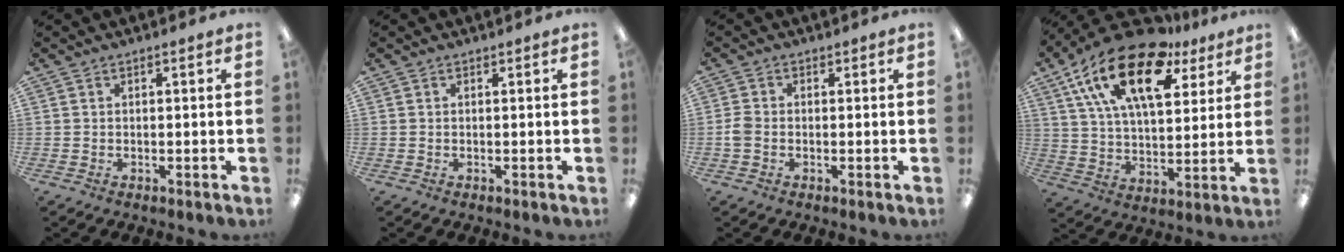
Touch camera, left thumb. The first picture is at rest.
{"total": 0.0}
{"total": 3.0, "force": [-0.6, 2.2, 1.9], "torque": [-0.038, 0.005, -0.012]}
{"total": 22.1, "force": [12.5, 10.8, 14.7], "torque": [-0.263, -0.055, 0.218]}